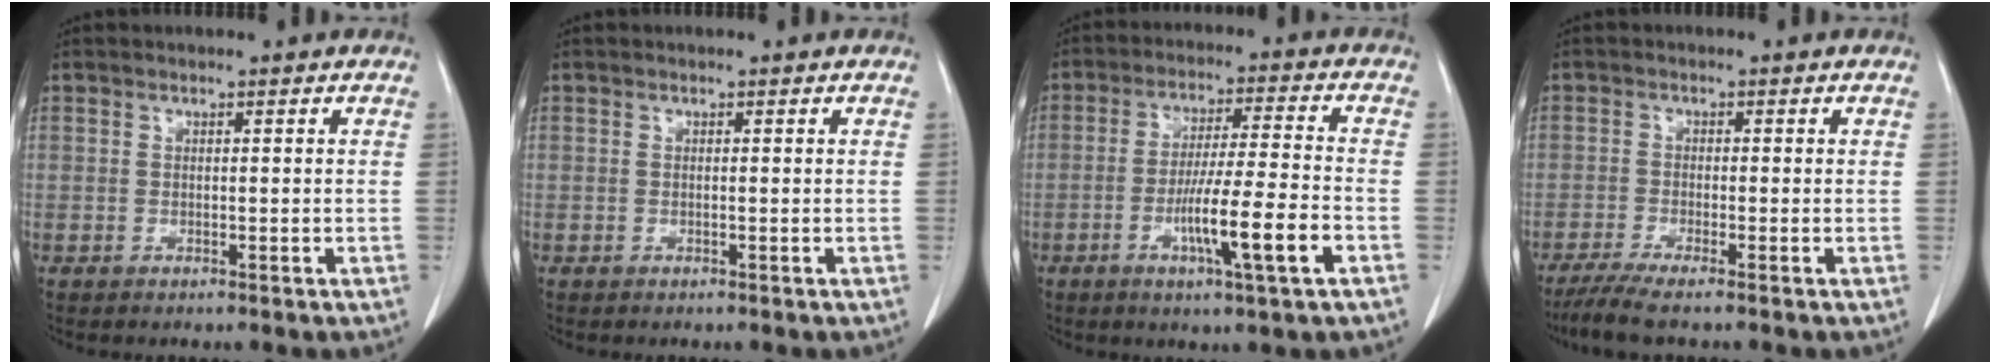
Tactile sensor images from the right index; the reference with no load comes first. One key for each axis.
{"total": 0.0}
{"total": 10.9, "fx": -4.0, "fy": -0.2, "fz": 10.1, "tx": -0.176, "ty": -0.010, "tz": -0.071}
{"total": 4.6, "fx": -3.5, "fy": -0.3, "fz": 2.9, "tx": -0.054, "ty": -0.013, "tz": -0.067}